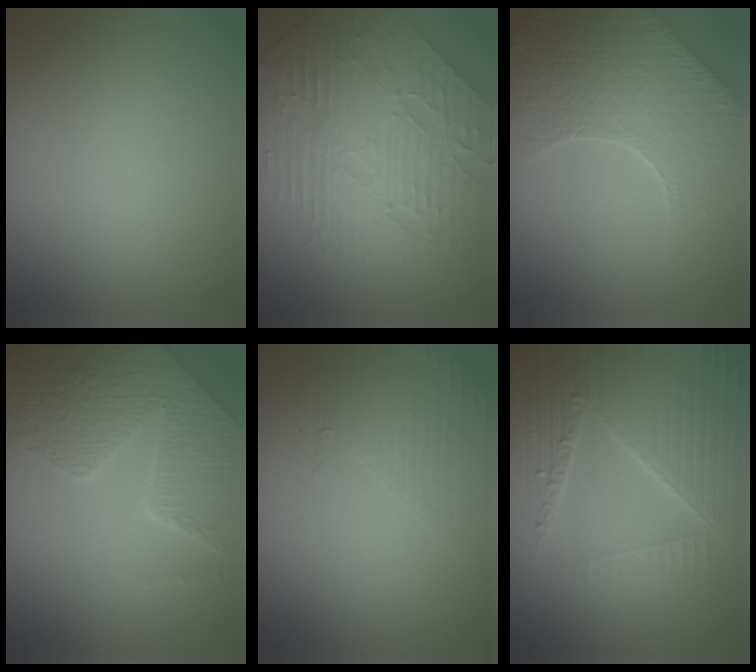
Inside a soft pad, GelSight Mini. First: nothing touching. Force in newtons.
{"total": 5.8, "press": 5.1, "slide": 2.7}
{"total": 9.1, "press": 6.4, "slide": 6.5}
{"total": 8.8, "press": 6.3, "slide": 6.2}
{"total": 1.6, "press": 0.7, "slide": 1.4}
{"total": 6.9, "press": 5.3, "slide": 4.4}